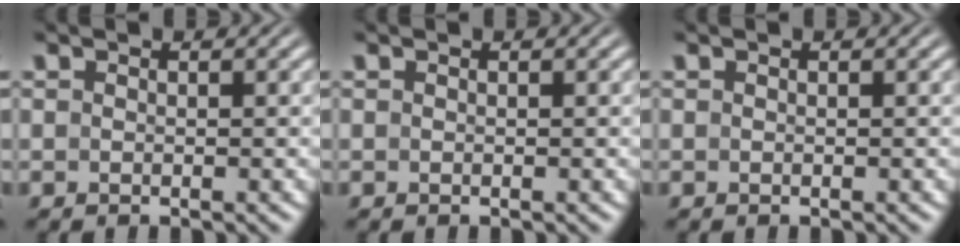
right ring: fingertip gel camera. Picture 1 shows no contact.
{"total": 0.0}
{"total": 0.0}